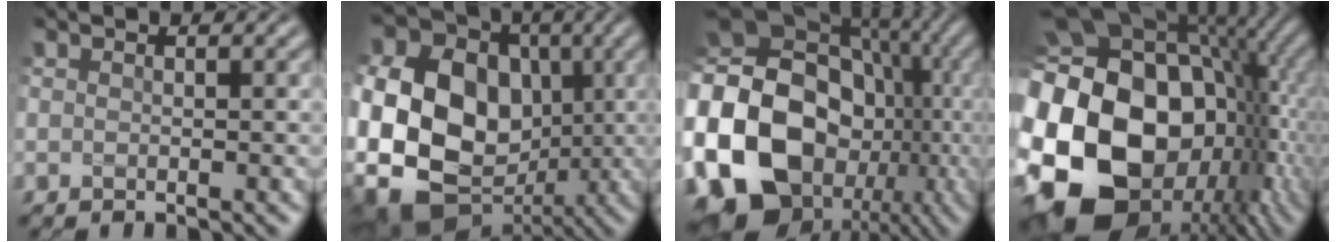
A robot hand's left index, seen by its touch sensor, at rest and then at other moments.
{"total": 22.8, "force": [-1.4, 19.6, 11.5], "torque": [-0.242, 0.019, -0.077]}
{"total": 23.0, "force": [-5.1, 18.7, 12.5], "torque": [-0.255, -0.021, -0.115]}
{"total": 21.0, "force": [-2.7, 16.1, 13.2], "torque": [-0.302, -0.007, -0.039]}